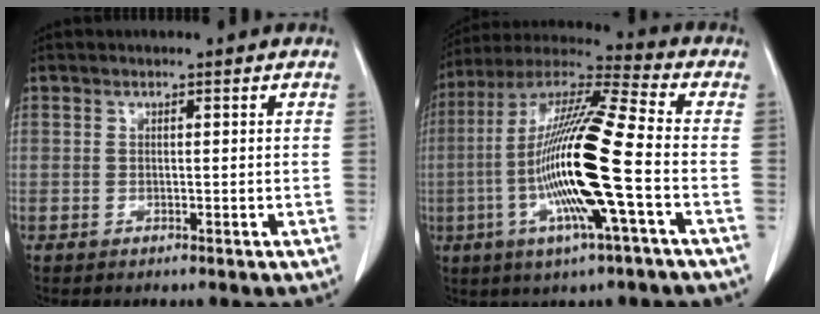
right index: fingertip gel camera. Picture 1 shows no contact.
{"total": 18.5, "force": [-3.9, 0.5, 18.1], "torque": [-0.365, -0.008, -0.082]}